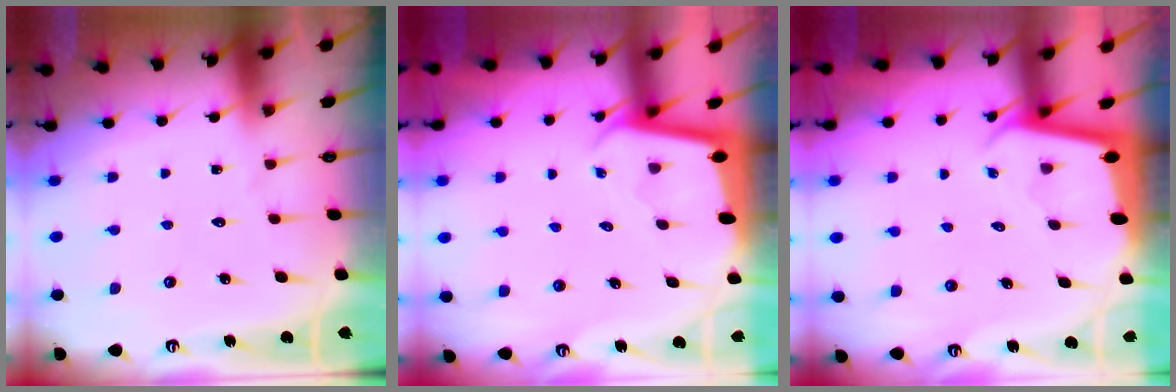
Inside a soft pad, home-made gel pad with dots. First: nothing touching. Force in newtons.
{"total": 1.9, "press": 1.9, "slide": 0.1}
{"total": 1.9, "press": 1.9, "slide": 0.1}